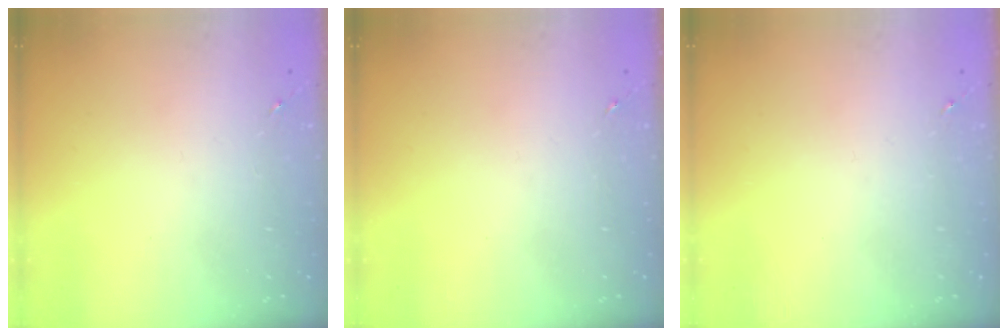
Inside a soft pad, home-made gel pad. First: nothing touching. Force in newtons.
{"total": 0.0}
{"total": 0.0}